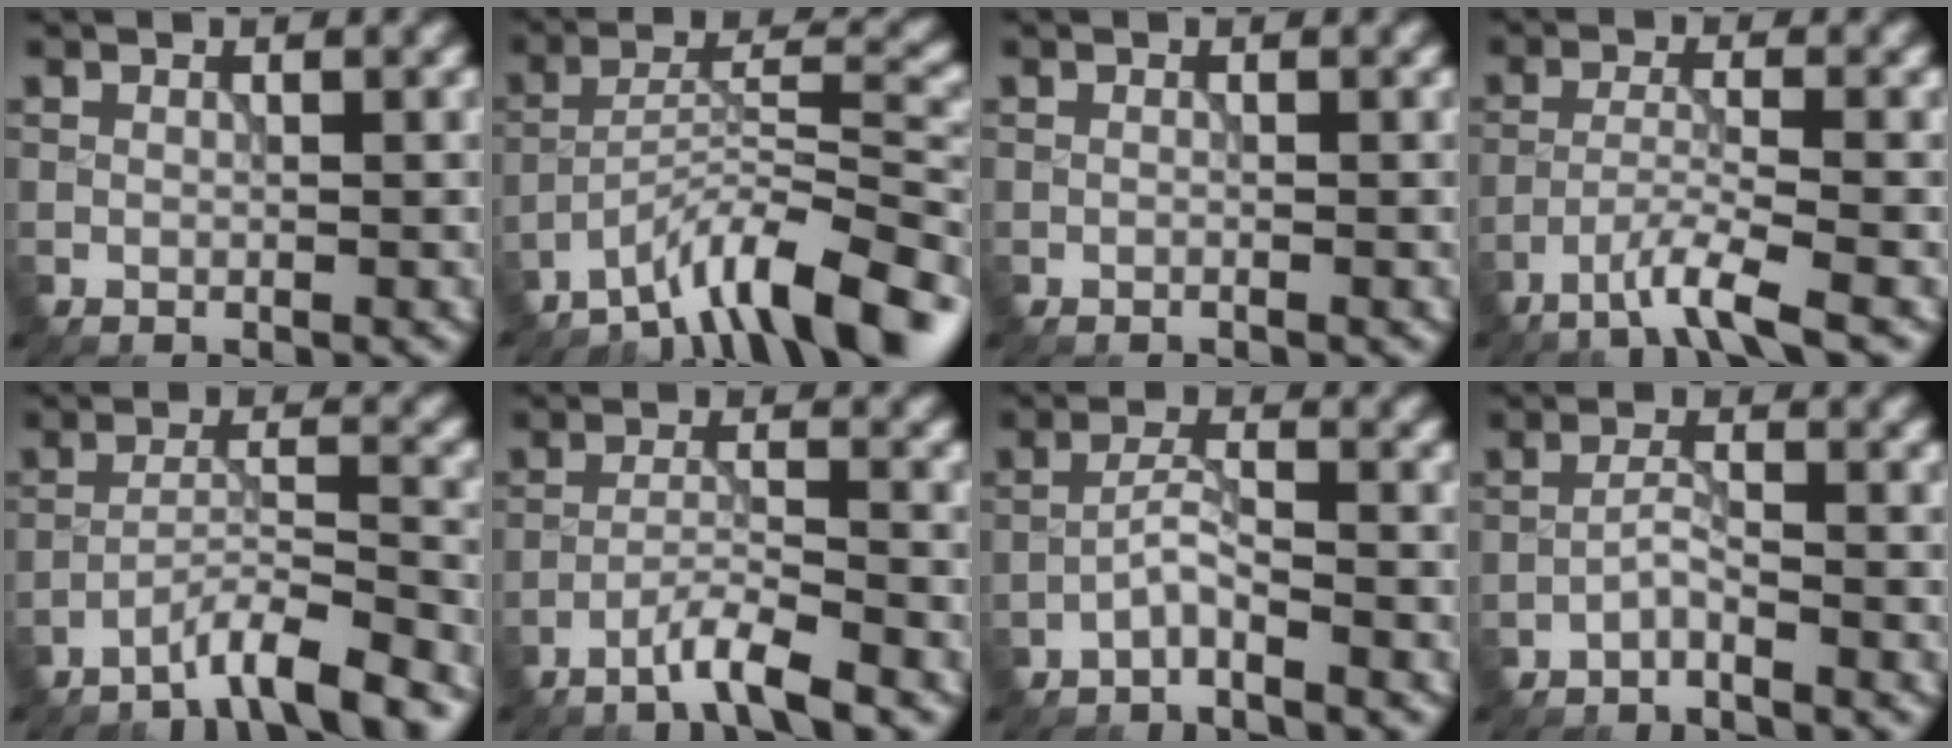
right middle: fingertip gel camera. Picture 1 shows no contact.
{"total": 10.4, "force": [-8.1, 1.9, 6.3], "torque": [-0.087, 0.016, -0.141]}
{"total": 0.0}
{"total": 4.1, "force": [-2.8, 0.1, 3.0], "torque": [-0.052, 0.003, -0.069]}
{"total": 5.5, "force": [-4.4, 0.5, 3.2], "torque": [-0.044, 0.011, -0.086]}
{"total": 3.7, "force": [-2.8, 0.1, 2.4], "torque": [-0.039, 0.006, -0.063]}
{"total": 1.9, "force": [-1.6, 0.1, 1.1], "torque": [-0.023, 0.009, -0.038]}
{"total": 1.4, "force": [-1.3, 0.0, 0.7], "torque": [-0.013, 0.006, -0.030]}